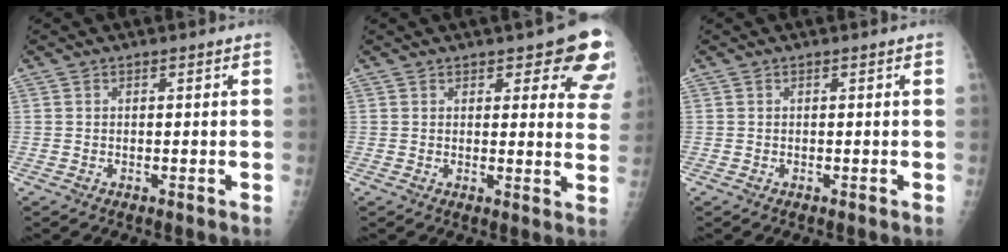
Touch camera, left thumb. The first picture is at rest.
{"total": 10.9, "force": [7.3, 4.3, 6.8], "torque": [-0.027, -0.036, 0.073]}
{"total": 0.0}